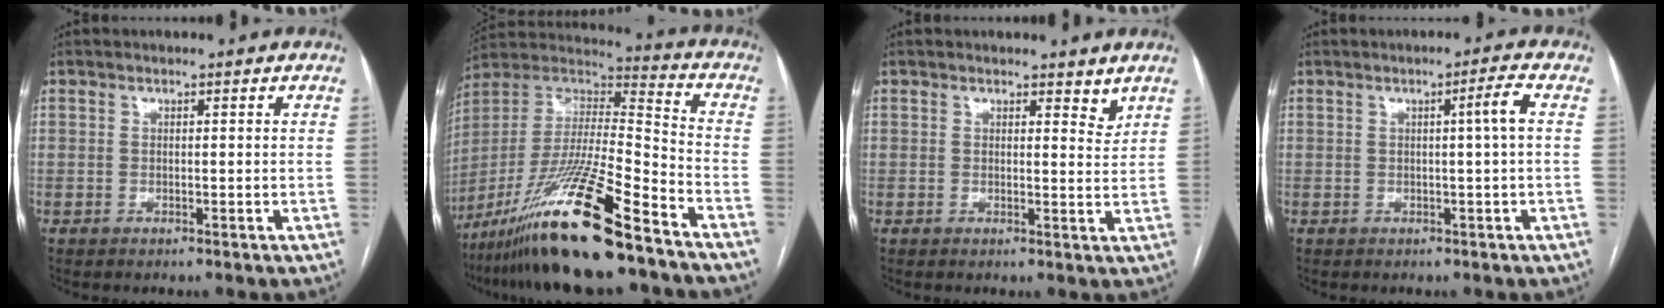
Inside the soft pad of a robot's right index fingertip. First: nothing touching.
{"total": 23.1, "force": [-16.2, 1.2, 16.4], "torque": [-0.331, -0.036, -0.299]}
{"total": 2.7, "force": [2.3, 1.0, 1.0], "torque": [-0.007, -0.013, 0.023]}
{"total": 2.7, "force": [0.2, -0.7, 2.6], "torque": [-0.041, 0.001, 0.006]}